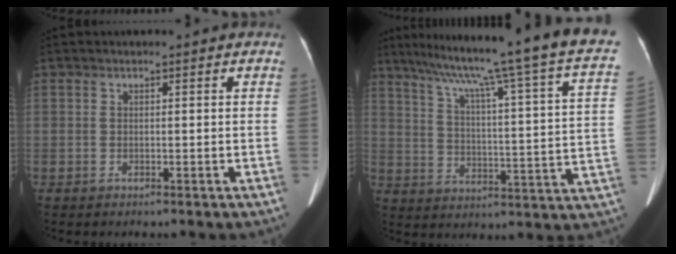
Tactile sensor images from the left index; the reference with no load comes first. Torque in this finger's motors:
{"motor_torque": [0.83, -1.31, 0.11, 0.13]}